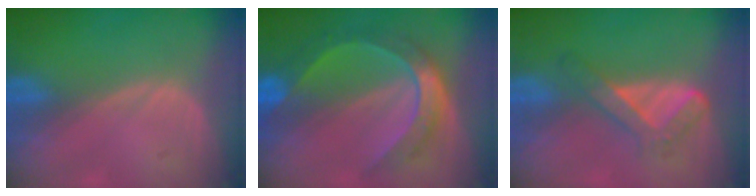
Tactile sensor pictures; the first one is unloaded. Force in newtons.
{"total": 8.5, "press": 8.5, "slide": 0.7}
{"total": 5.3, "press": 4.6, "slide": 2.6}